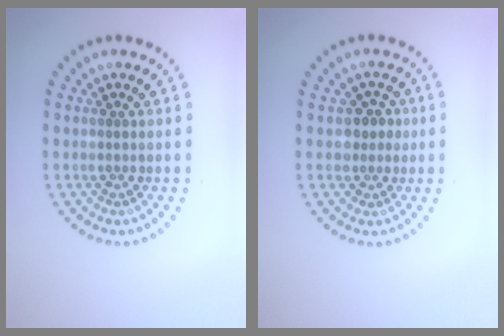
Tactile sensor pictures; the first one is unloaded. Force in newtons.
{"total": 2.1, "press": 1.7, "slide": 1.1}